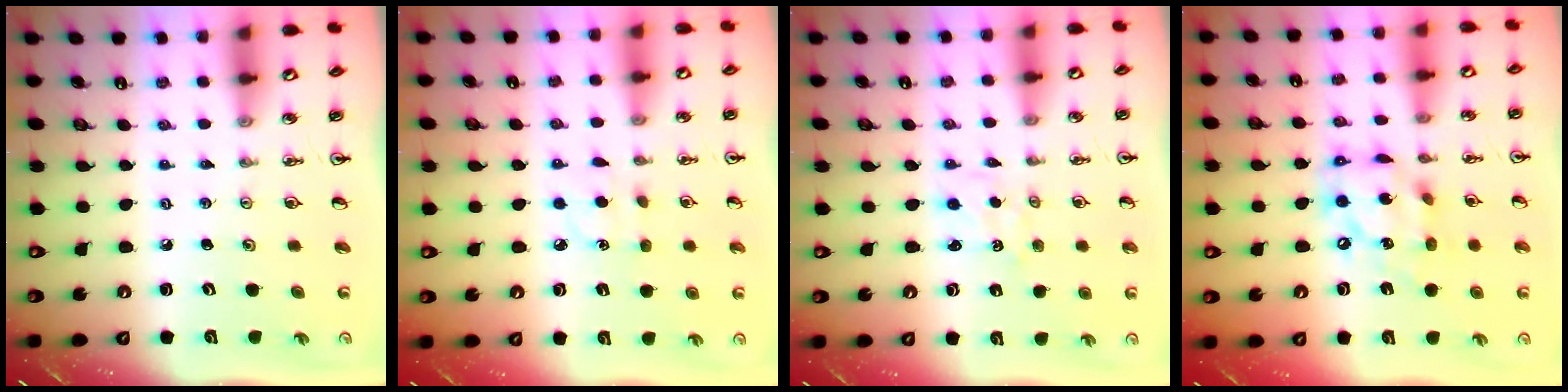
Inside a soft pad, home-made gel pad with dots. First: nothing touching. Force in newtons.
{"total": 4.7, "press": 4.7, "slide": 0.6}
{"total": 1.2, "press": 1.2, "slide": 0.2}
{"total": 14.4, "press": 14.3, "slide": 1.5}